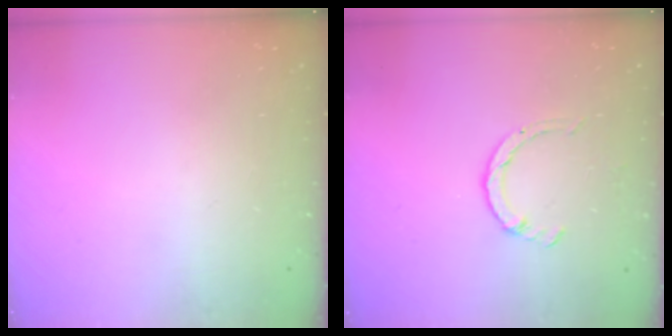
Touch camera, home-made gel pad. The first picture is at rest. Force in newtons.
{"total": 2.6, "press": 2.6, "slide": 0.4}